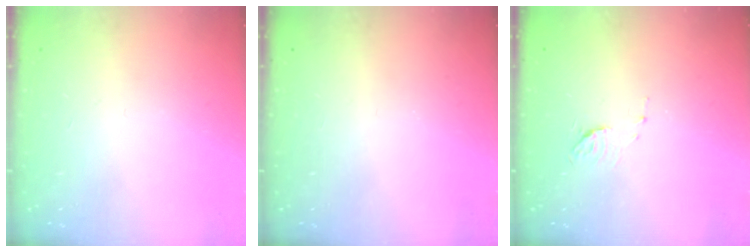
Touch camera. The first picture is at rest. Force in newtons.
{"total": 0.0}
{"total": 4.1, "press": 4.1, "slide": 0.2}